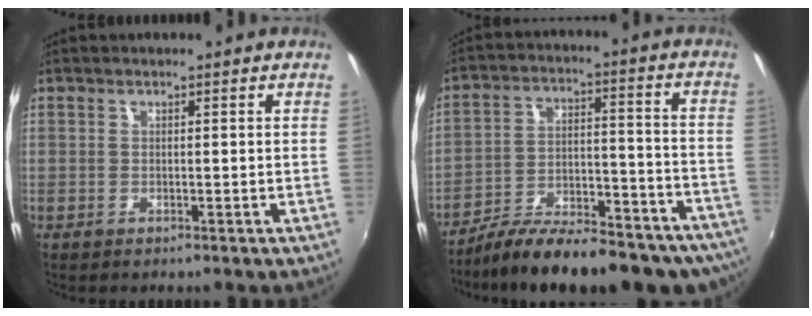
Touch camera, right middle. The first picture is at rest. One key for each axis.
{"total": 23.6, "fx": -18.7, "fy": 7.1, "fz": 12.4, "tx": -0.198, "ty": -0.016, "tz": -0.255}